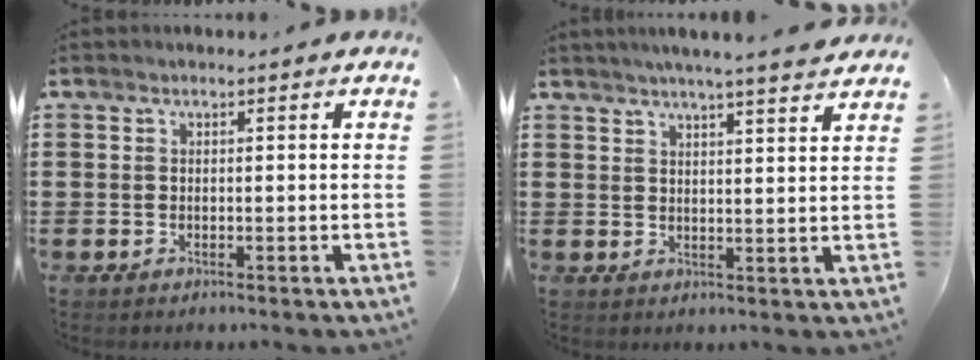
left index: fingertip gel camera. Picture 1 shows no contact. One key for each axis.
{"total": 4.2, "fx": 3.9, "fy": -0.6, "fz": 1.5, "tx": -0.042, "ty": -0.012, "tz": 0.068}